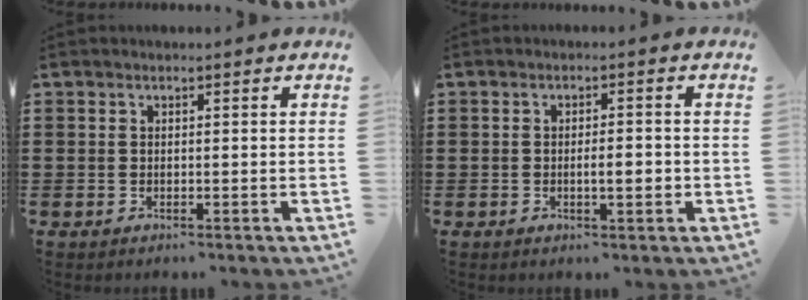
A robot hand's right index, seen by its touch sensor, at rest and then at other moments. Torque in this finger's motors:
{"motor_torque": [1.16, -0.25, 0.13, 0.11]}